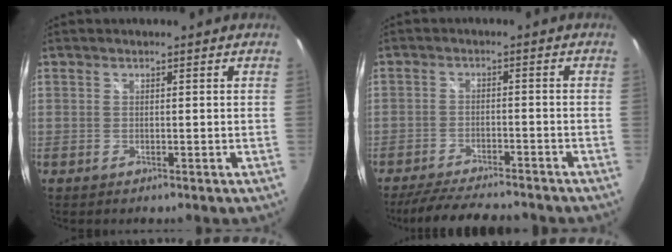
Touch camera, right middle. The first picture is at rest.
{"total": 11.6, "force": [-10.2, 2.2, 5.0], "torque": [-0.114, -0.009, -0.159]}